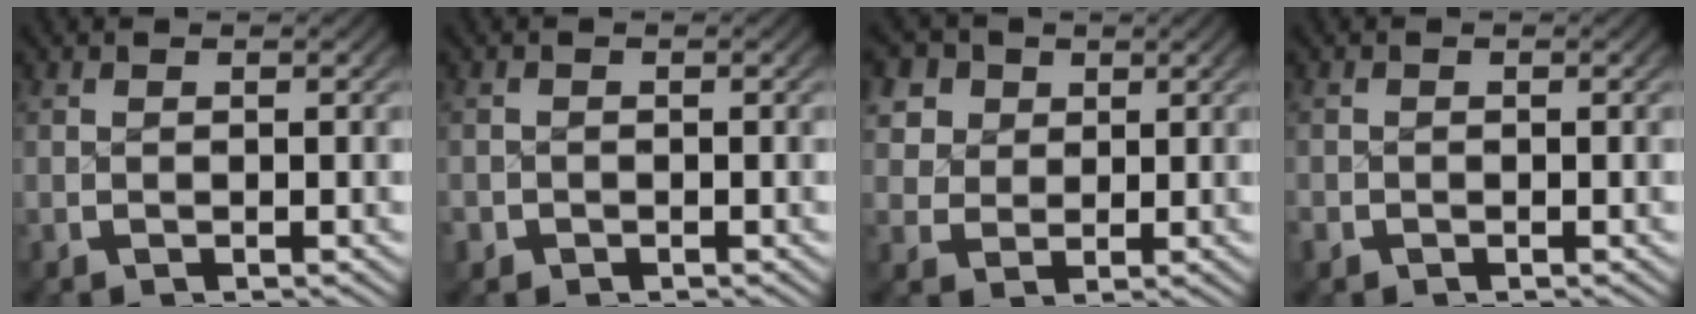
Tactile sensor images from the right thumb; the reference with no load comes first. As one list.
[{"total": 1.2, "force": [-0.7, 0.9, 0.0], "torque": [-0.003, -0.008, -0.012]}, {"total": 6.2, "force": [2.3, 5.2, 2.6], "torque": [-0.069, -0.010, 0.042]}, {"total": 0.9, "force": [-0.6, 0.7, 0.1], "torque": [-0.006, -0.004, -0.012]}]